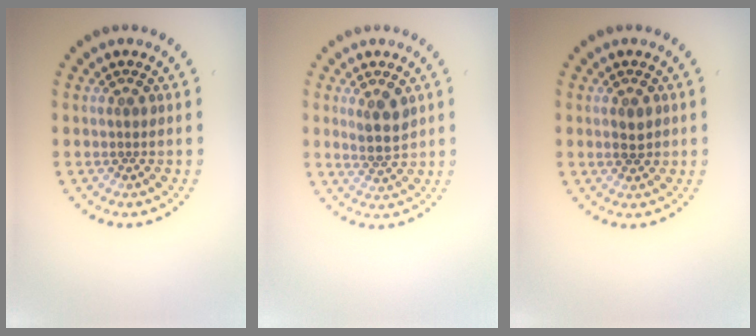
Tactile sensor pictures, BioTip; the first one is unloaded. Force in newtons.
{"total": 2.7, "press": 2.5, "slide": 1.1}
{"total": 1.5, "press": 1.5, "slide": 0.1}